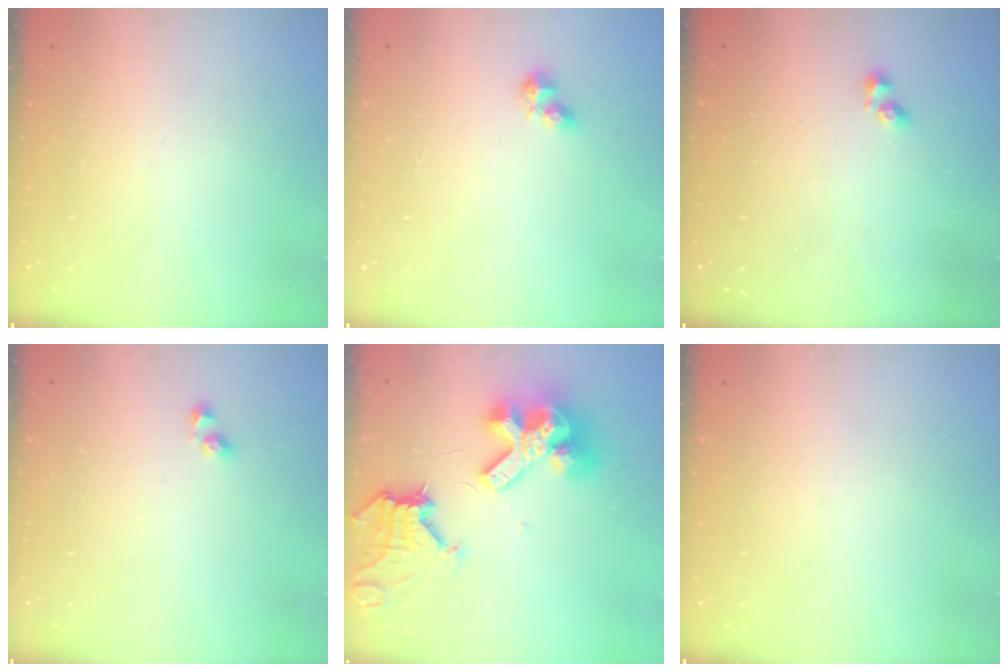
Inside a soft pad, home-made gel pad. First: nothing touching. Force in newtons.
{"total": 3.5, "press": 3.5, "slide": 0.3}
{"total": 0.9, "press": 0.4, "slide": 0.8}
{"total": 2.7, "press": 2.6, "slide": 0.6}
{"total": 17.9, "press": 17.8, "slide": 2.2}
{"total": 0.0}